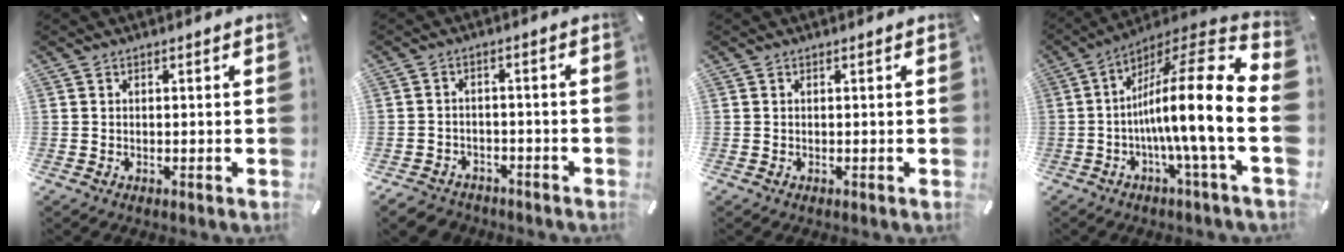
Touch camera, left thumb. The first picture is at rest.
{"total": 4.1, "force": [-3.0, 2.5, 1.0], "torque": [-0.027, 0.015, -0.061]}
{"total": 0.0}
{"total": 20.3, "force": [-2.2, 2.9, 20.0], "torque": [-0.342, -0.017, -0.049]}